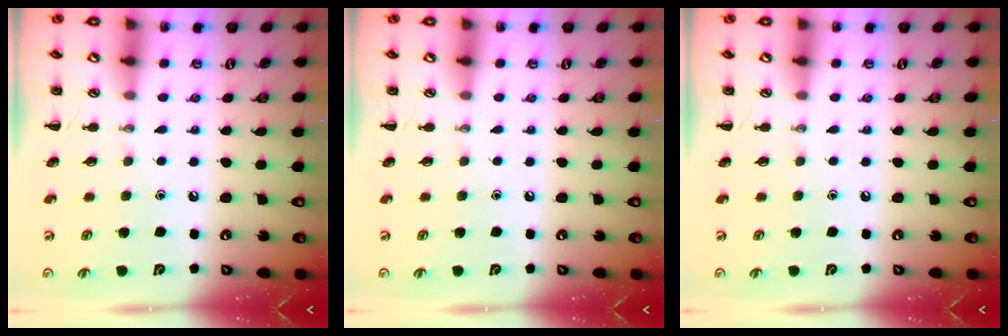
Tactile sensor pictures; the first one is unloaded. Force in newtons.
{"total": 0.0}
{"total": 0.0}